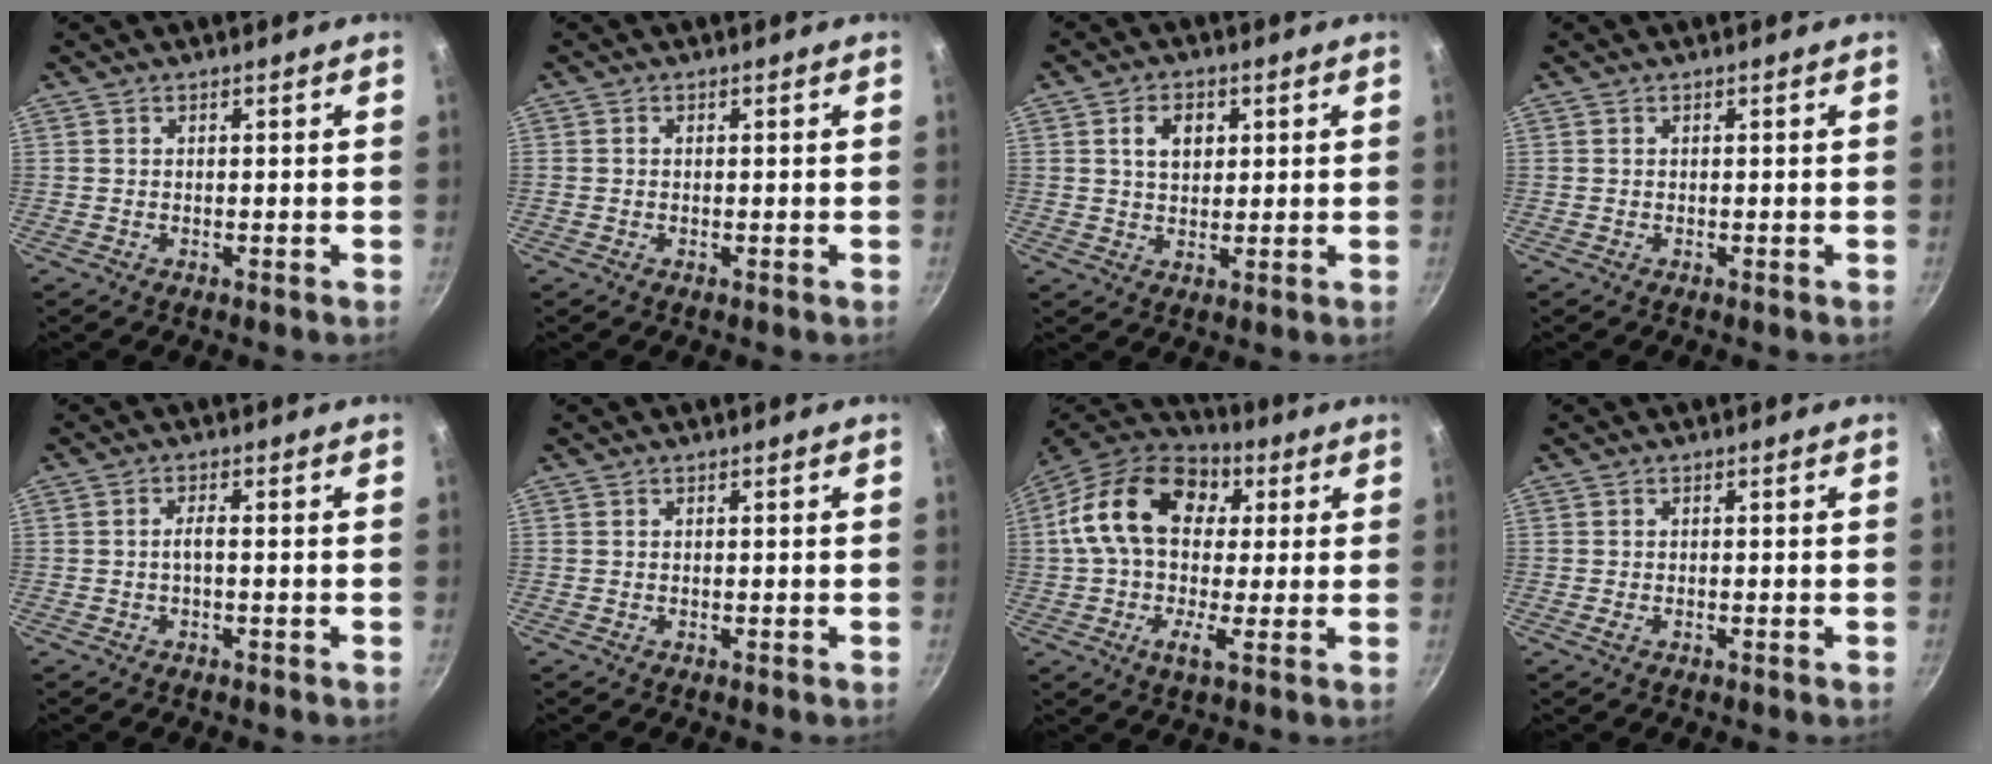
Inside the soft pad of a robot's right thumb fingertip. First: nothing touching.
{"total": 0.5, "force": [0.1, 0.5, 0.2], "torque": [-0.001, 0.004, 0.000]}
{"total": 4.8, "force": [1.5, 3.3, 3.1], "torque": [-0.037, -0.002, 0.027]}
{"total": 0.0}
{"total": 1.7, "force": [-0.4, 0.4, 1.6], "torque": [-0.038, 0.010, -0.010]}
{"total": 0.0}
{"total": 19.4, "force": [4.2, 12.1, 14.5], "torque": [-0.241, 0.022, 0.048]}
{"total": 0.9, "force": [-0.3, 0.3, 0.7], "torque": [-0.019, 0.002, -0.008]}